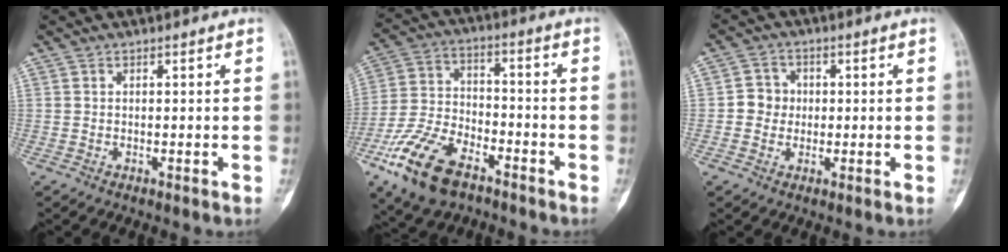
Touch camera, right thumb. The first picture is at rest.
{"total": 15.5, "force": [-9.0, 7.9, 9.8], "torque": [-0.193, 0.038, -0.172]}
{"total": 4.2, "force": [-0.1, 4.0, 1.2], "torque": [0.007, 0.010, -0.007]}